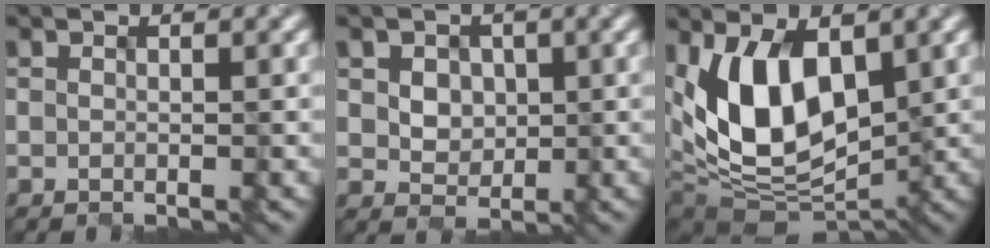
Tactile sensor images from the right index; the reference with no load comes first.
{"total": 3.1, "force": [1.0, 2.6, 1.4], "torque": [-0.040, 0.009, 0.026]}
{"total": 11.4, "force": [2.2, 6.3, 9.3], "torque": [-0.178, -0.008, 0.039]}